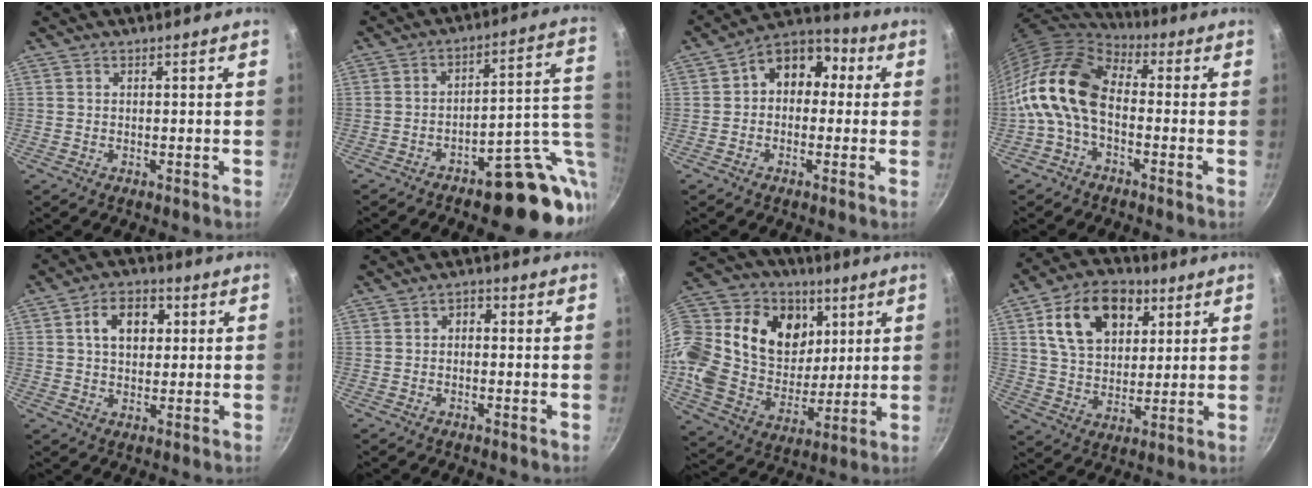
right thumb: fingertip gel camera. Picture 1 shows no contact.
{"total": 18.4, "force": [-7.1, 7.9, 15.0], "torque": [-0.124, 0.041, -0.092]}
{"total": 10.8, "force": [1.3, 8.2, 6.8], "torque": [-0.058, 0.032, -0.004]}
{"total": 13.9, "force": [-1.8, 8.4, 10.9], "torque": [-0.195, 0.032, -0.054]}
{"total": 8.4, "force": [2.1, 5.8, 5.6], "torque": [-0.064, 0.008, 0.025]}
{"total": 2.2, "force": [-0.2, 1.6, 1.4], "torque": [-0.019, 0.010, -0.009]}
{"total": 31.8, "force": [10.5, 23.5, 18.6], "torque": [-0.370, 0.001, 0.185]}
{"total": 16.5, "force": [6.2, 11.1, 10.5], "torque": [-0.149, -0.004, 0.100]}